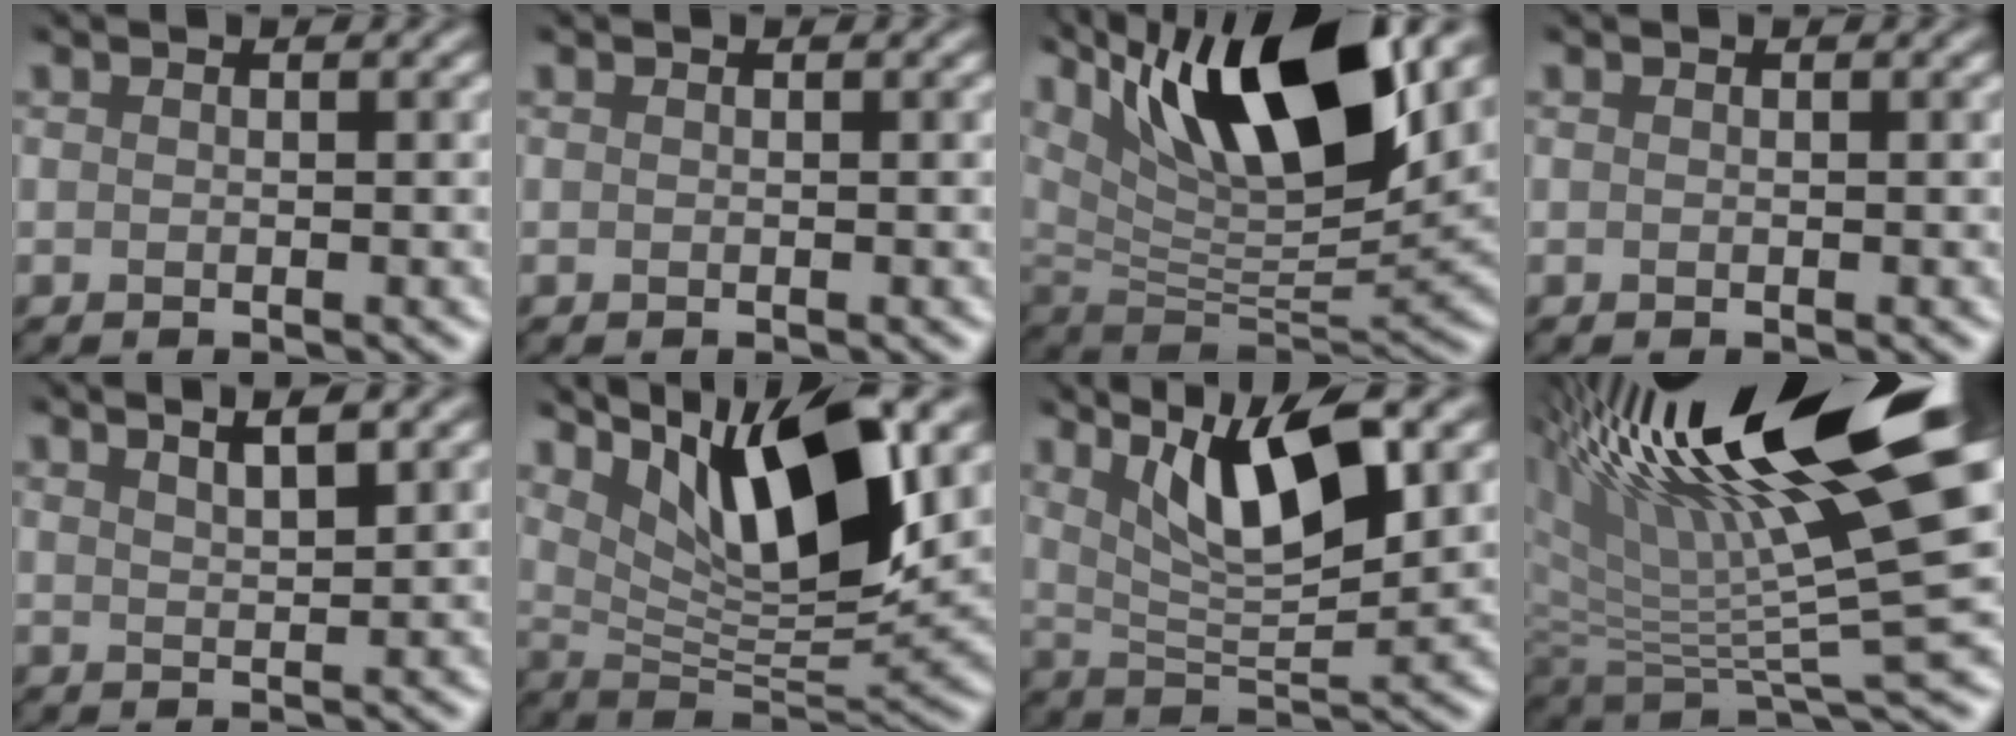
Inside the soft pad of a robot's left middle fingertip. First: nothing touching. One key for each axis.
{"total": 0.0}
{"total": 13.4, "fx": 7.5, "fy": 4.3, "fz": 10.2, "tx": -0.196, "ty": 0.010, "tz": 0.147}
{"total": 0.0}
{"total": 3.9, "fx": 3.2, "fy": 0.7, "fz": 2.2, "tx": -0.027, "ty": 0.027, "tz": 0.036}
{"total": 11.2, "fx": 5.4, "fy": 2.9, "fz": 9.3, "tx": -0.171, "ty": -0.001, "tz": 0.109}
{"total": 7.7, "fx": 3.5, "fy": 1.9, "fz": 6.6, "tx": -0.133, "ty": -0.001, "tz": 0.078}
{"total": 15.9, "fx": 8.3, "fy": 2.8, "fz": 13.3, "tx": -0.239, "ty": 0.017, "tz": 0.159}